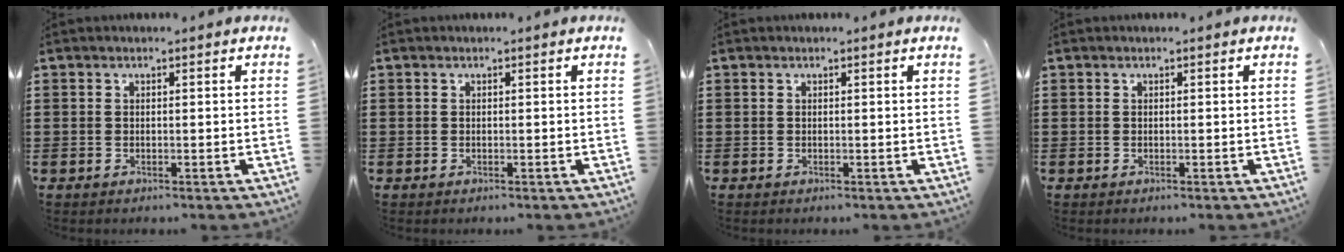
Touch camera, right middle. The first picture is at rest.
{"total": 0.0}
{"total": 0.0}
{"total": 0.0}